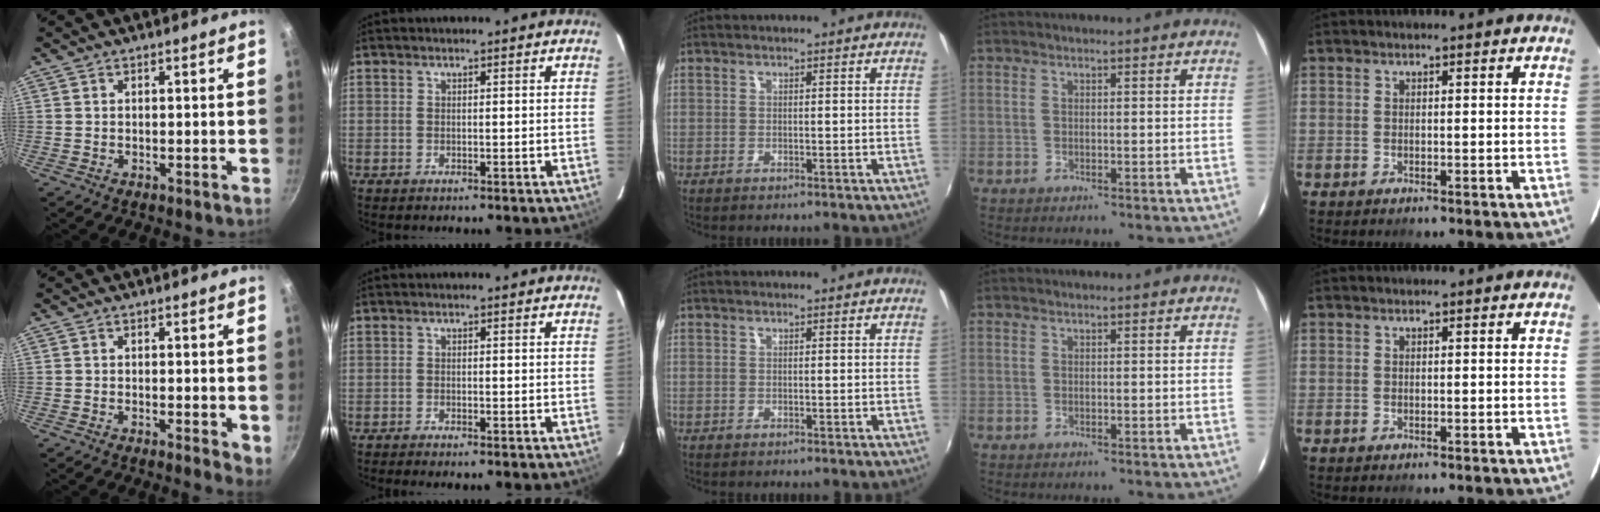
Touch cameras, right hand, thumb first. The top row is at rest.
{"thumb": {"total": 2.7, "force": [-0.2, 1.0, 2.5], "torque": [-0.030, -0.010, -0.004]}, "index": {"total": 1.6, "force": [-1.4, 0.1, 0.8], "torque": [-0.025, -0.004, -0.025]}}